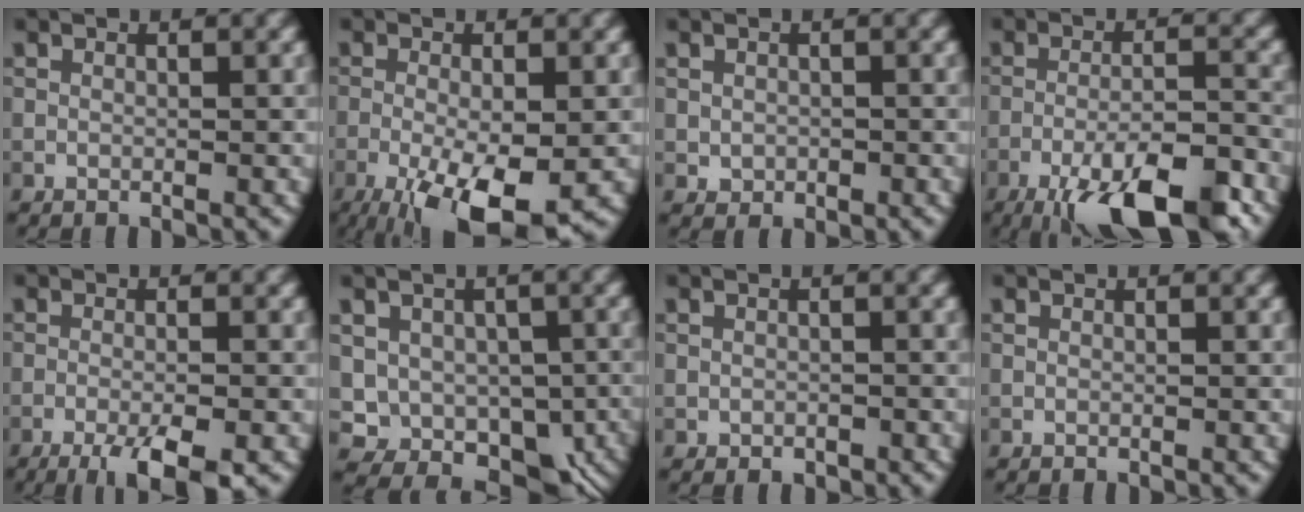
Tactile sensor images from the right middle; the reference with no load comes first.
{"total": 8.7, "force": [-3.7, 2.7, 7.3], "torque": [-0.130, -0.016, -0.054]}
{"total": 1.2, "force": [-0.1, 1.0, 0.5], "torque": [-0.007, -0.005, -0.001]}
{"total": 11.4, "force": [-7.3, 3.1, 8.2], "torque": [-0.139, -0.010, -0.119]}
{"total": 5.3, "force": [-3.1, 1.1, 4.1], "torque": [-0.068, -0.005, -0.051]}
{"total": 8.6, "force": [-1.3, 7.2, 4.5], "torque": [-0.046, -0.016, -0.010]}
{"total": 0.8, "force": [-0.3, 0.6, 0.4], "torque": [-0.004, -0.004, -0.005]}
{"total": 0.0}